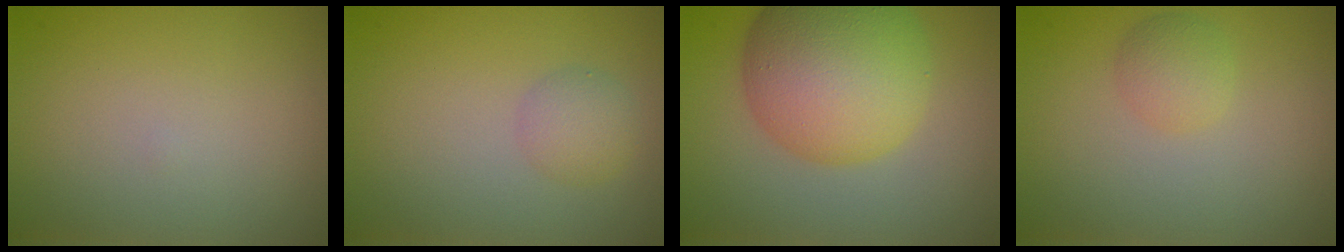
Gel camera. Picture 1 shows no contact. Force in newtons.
{"total": 2.0, "press": 2.0, "slide": 0.0}
{"total": 10.5, "press": 10.5, "slide": 0.2}
{"total": 1.9, "press": 1.9, "slide": 0.1}